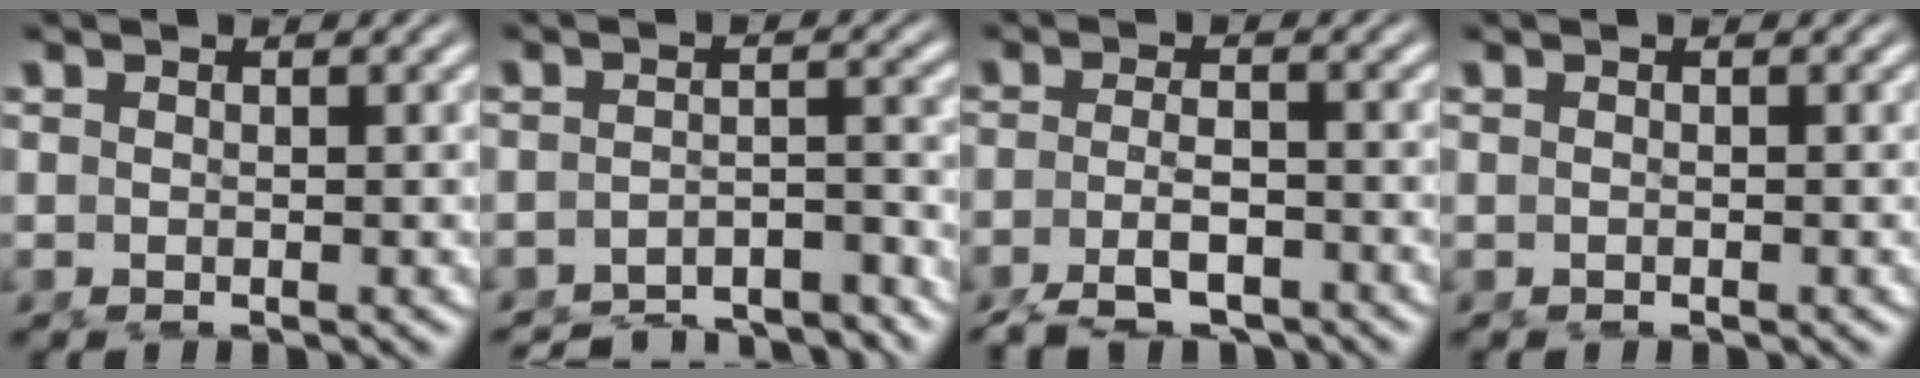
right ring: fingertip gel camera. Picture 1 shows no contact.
{"total": 7.1, "force": [-6.7, 1.3, 1.8], "torque": [-0.005, -0.010, -0.107]}
{"total": 5.3, "force": [-4.1, 1.6, 2.9], "torque": [-0.040, -0.011, -0.061]}
{"total": 0.0}